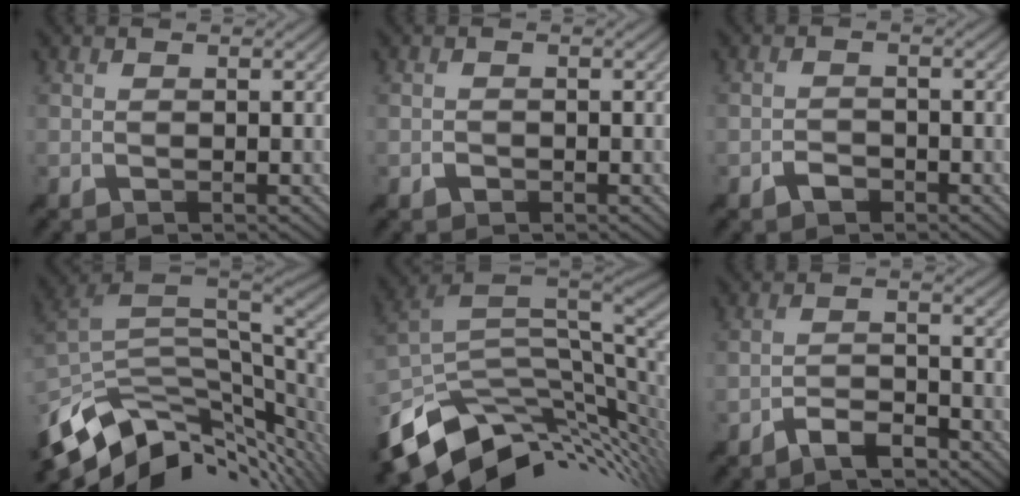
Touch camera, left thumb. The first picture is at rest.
{"total": 0.9, "force": [-0.6, 0.6, 0.1], "torque": [0.004, -0.003, -0.011]}
{"total": 2.0, "force": [-1.5, 1.1, 0.7], "torque": [-0.006, 0.002, -0.030]}
{"total": 12.5, "force": [-4.0, 6.4, 9.9], "torque": [-0.207, -0.029, -0.060]}
{"total": 13.4, "force": [-4.2, 7.5, 10.3], "torque": [-0.220, -0.024, -0.067]}
{"total": 4.0, "force": [-3.3, 1.2, 1.9], "torque": [-0.034, 0.003, -0.068]}